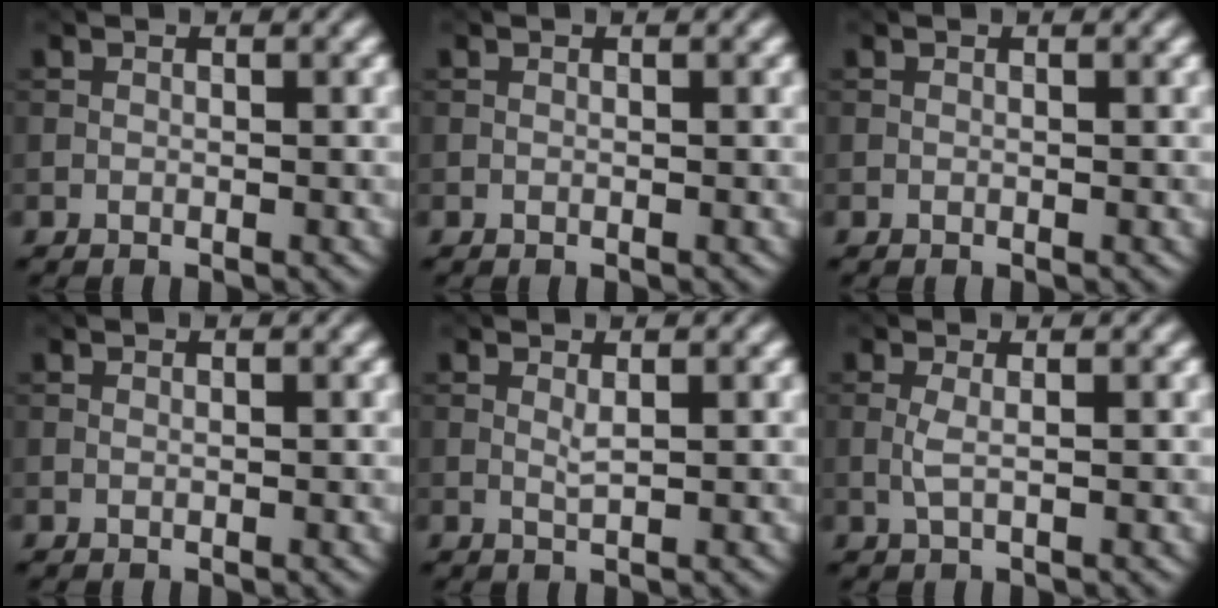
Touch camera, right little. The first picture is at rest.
{"total": 0.0}
{"total": 0.0}
{"total": 0.0}
{"total": 0.8, "force": [0.4, 0.1, 0.7], "torque": [-0.015, -0.002, 0.007]}
{"total": 1.2, "force": [0.0, 0.1, 1.1], "torque": [-0.027, 0.001, -0.002]}